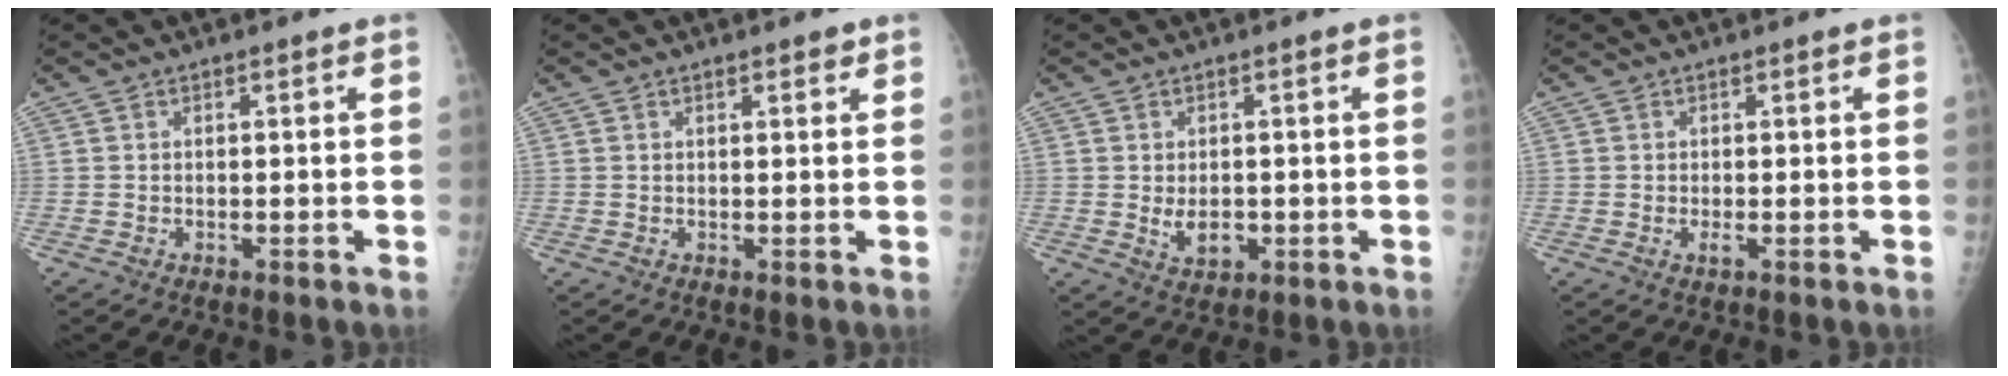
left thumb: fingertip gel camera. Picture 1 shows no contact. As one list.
[{"total": 1.5, "force": [1.1, 0.5, 1.0], "torque": [-0.010, -0.004, 0.014]}, {"total": 4.2, "force": [-0.5, 2.7, 3.2], "torque": [-0.037, -0.002, 0.003]}, {"total": 1.1, "force": [-0.1, 0.2, 1.0], "torque": [-0.018, 0.004, 0.001]}]